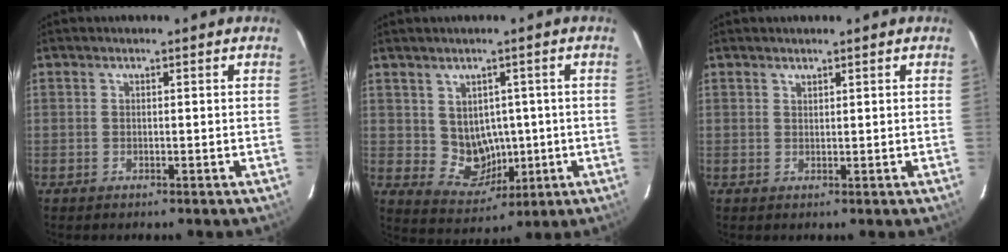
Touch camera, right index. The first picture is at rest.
{"total": 7.1, "force": [0.4, 6.5, 2.8], "torque": [-0.057, 0.002, 0.031]}
{"total": 0.8, "force": [0.8, 0.2, 0.0], "torque": [-0.001, 0.001, 0.015]}